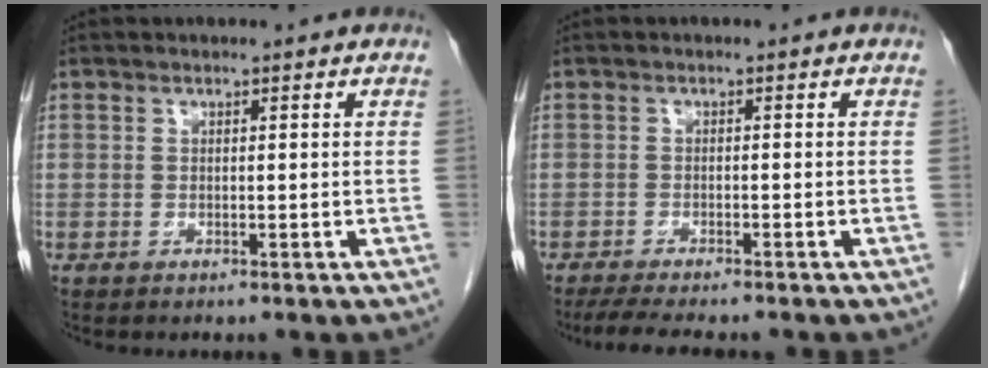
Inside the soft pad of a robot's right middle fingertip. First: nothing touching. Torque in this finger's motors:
{"motor_torque": [0.21, -0.19, 0.03, 0.01]}